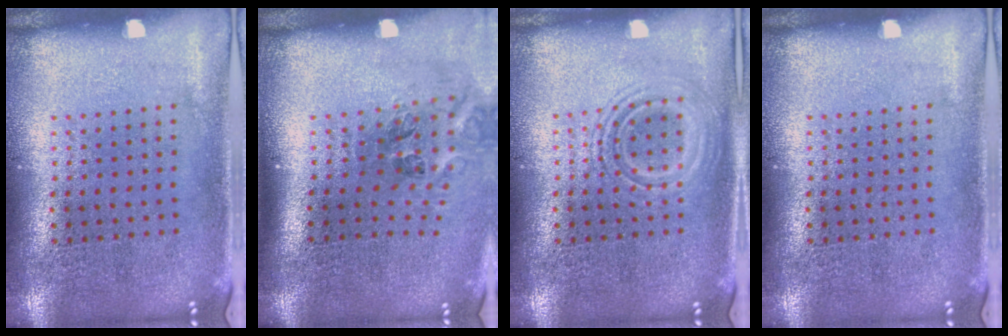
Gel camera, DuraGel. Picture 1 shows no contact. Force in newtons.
{"total": 1.5, "press": 1.0, "slide": 1.0}
{"total": 2.6, "press": 2.6, "slide": 0.4}
{"total": 0.0}